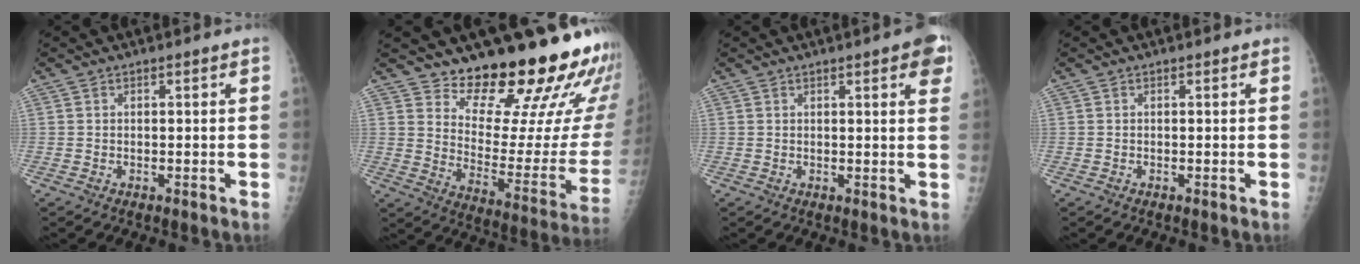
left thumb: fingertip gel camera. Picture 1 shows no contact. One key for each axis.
{"total": 22.2, "fx": 18.4, "fy": 5.4, "fz": 11.2, "tx": -0.119, "ty": -0.179, "tz": 0.248}
{"total": 5.5, "fx": 2.6, "fy": 1.2, "fz": 4.6, "tx": -0.042, "ty": -0.004, "tz": 0.025}
{"total": 0.0}